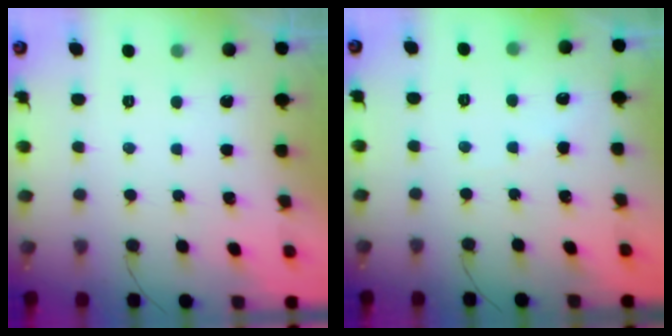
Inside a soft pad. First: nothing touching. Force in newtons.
{"total": 2.0, "press": 2.0, "slide": 0.3}